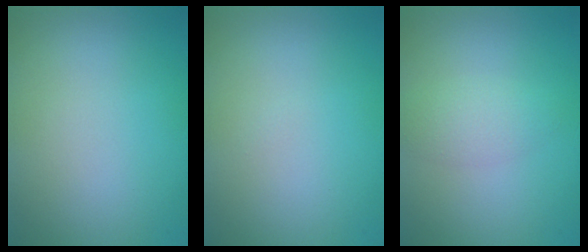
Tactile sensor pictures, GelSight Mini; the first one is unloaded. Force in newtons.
{"total": 0.0}
{"total": 1.9, "press": 1.9, "slide": 0.0}